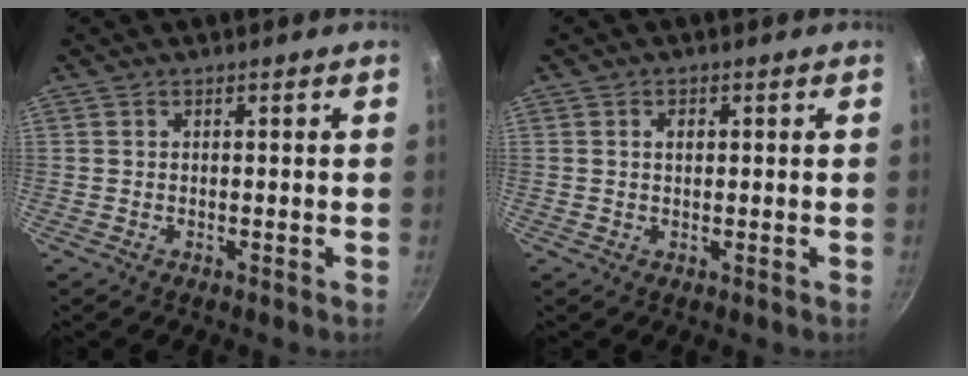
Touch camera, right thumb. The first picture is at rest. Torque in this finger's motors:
{"motor_torque": [-0.08, 0.31, 0.65, -0.18, -0.02]}